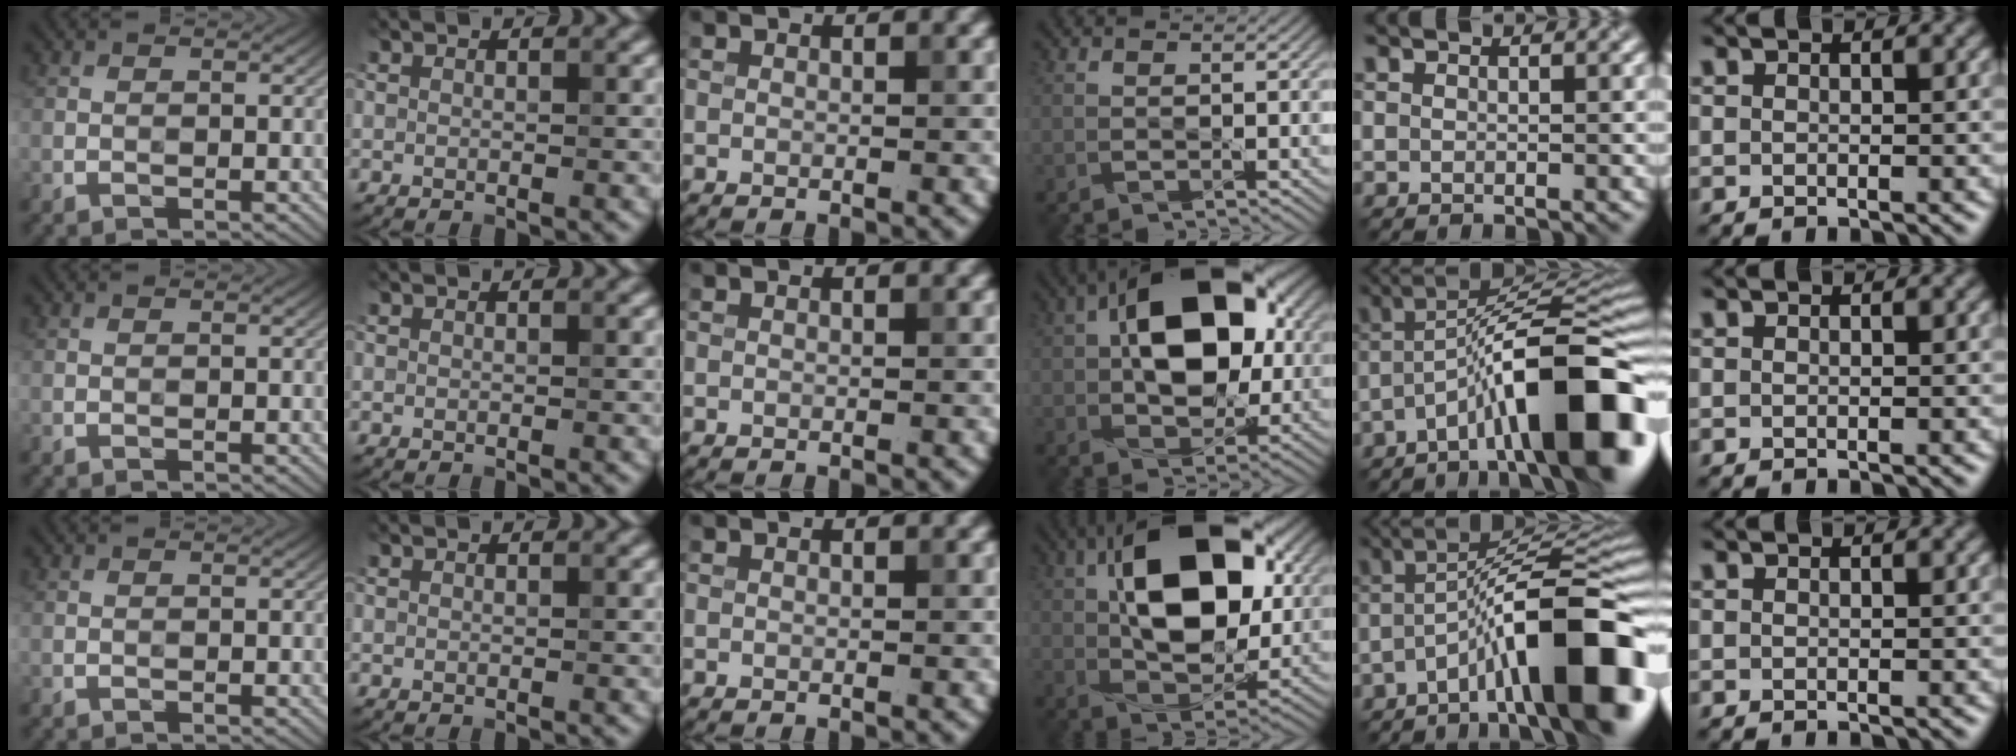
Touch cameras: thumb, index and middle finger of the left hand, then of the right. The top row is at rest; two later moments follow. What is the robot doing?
{"motion": "pour", "object": "plastic test tube"}